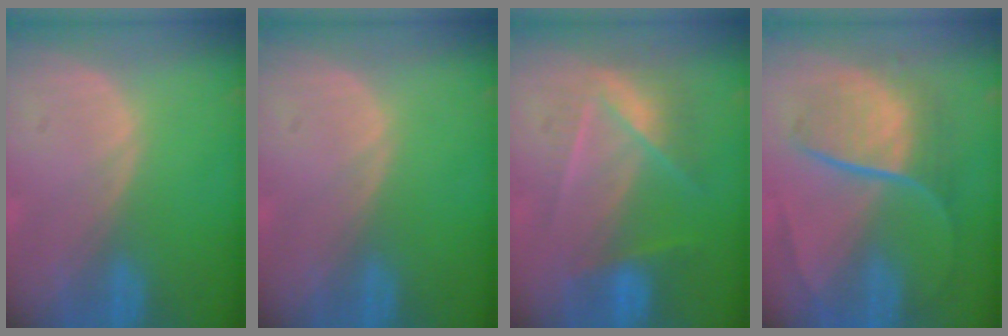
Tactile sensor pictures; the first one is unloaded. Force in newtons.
{"total": 0.0}
{"total": 7.2, "press": 6.3, "slide": 3.5}
{"total": 9.2, "press": 7.6, "slide": 5.1}